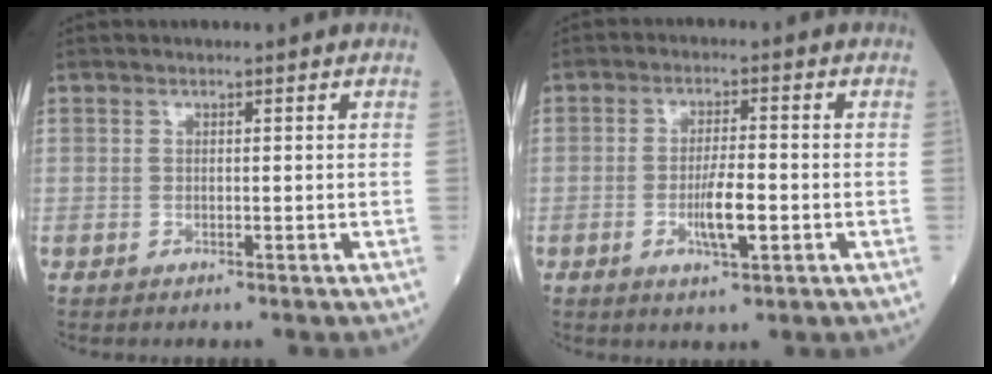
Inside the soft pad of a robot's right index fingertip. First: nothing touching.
{"total": 4.7, "force": [-1.4, 0.7, 4.5], "torque": [-0.084, -0.004, -0.022]}